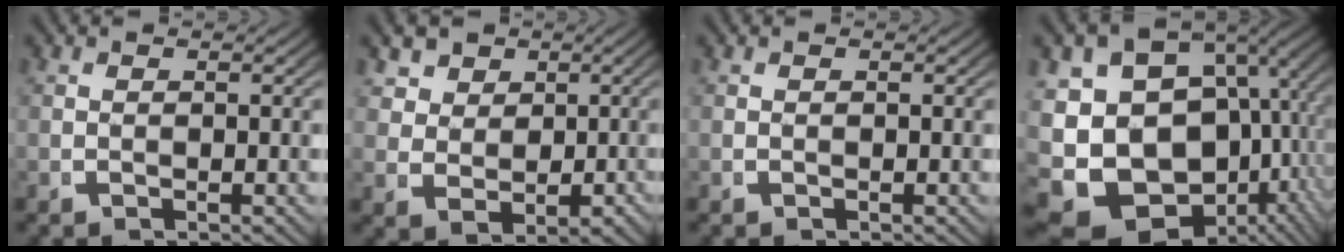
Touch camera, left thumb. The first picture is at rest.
{"total": 5.6, "force": [1.4, 4.6, 3.0], "torque": [-0.068, -0.030, 0.040]}
{"total": 0.0}
{"total": 19.8, "force": [-3.0, 15.7, 11.7], "torque": [-0.274, -0.075, -0.035]}